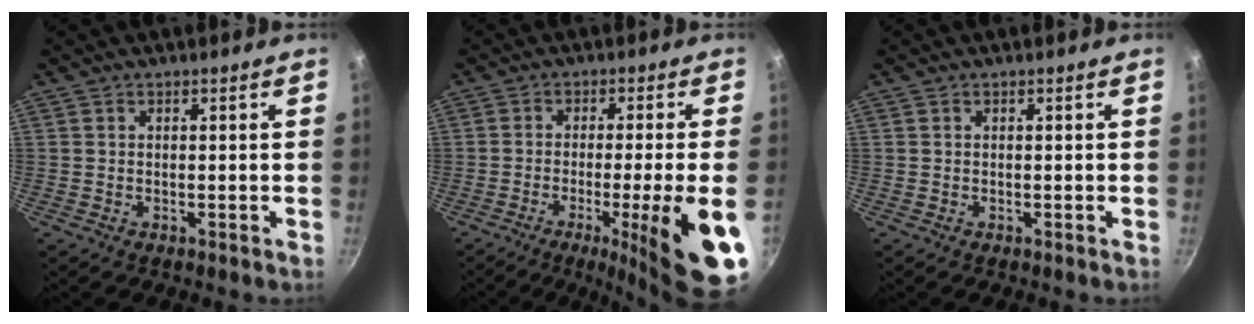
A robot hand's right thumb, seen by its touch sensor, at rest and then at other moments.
{"total": 16.3, "force": [-5.8, 1.5, 15.2], "torque": [-0.209, 0.001, -0.079]}
{"total": 0.0}